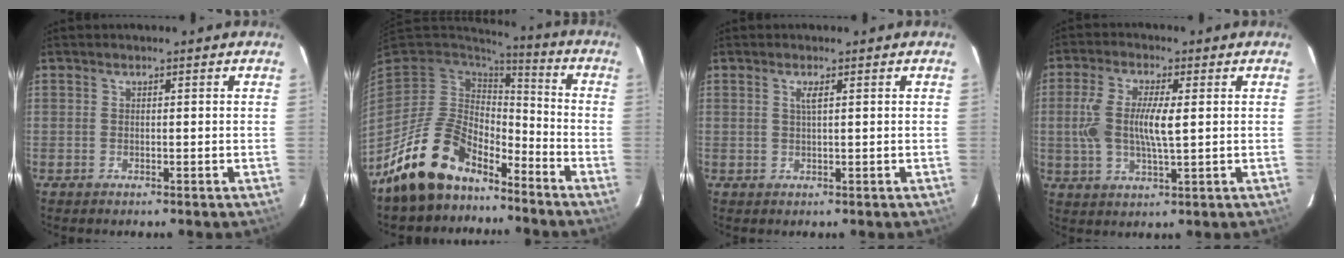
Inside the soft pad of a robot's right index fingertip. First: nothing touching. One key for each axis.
{"total": 14.8, "fx": -11.4, "fy": 7.0, "fz": 6.4, "tx": -0.146, "ty": 0.006, "tz": -0.199}
{"total": 1.3, "fx": 0.5, "fy": 0.0, "fz": 1.2, "tx": -0.024, "ty": 0.001, "tz": 0.009}
{"total": 8.9, "fx": 0.6, "fy": 2.6, "fz": 8.5, "tx": -0.172, "ty": 0.000, "tz": 0.012}